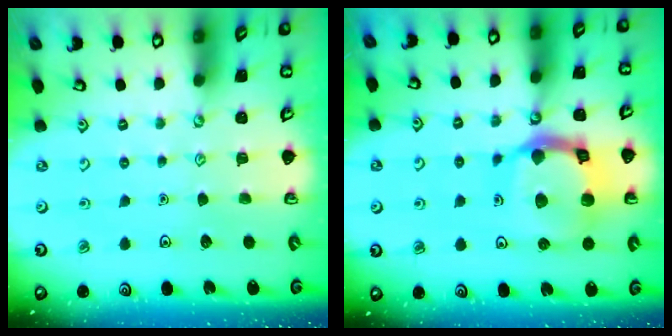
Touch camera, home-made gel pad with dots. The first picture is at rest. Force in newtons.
{"total": 17.6, "press": 17.5, "slide": 2.1}